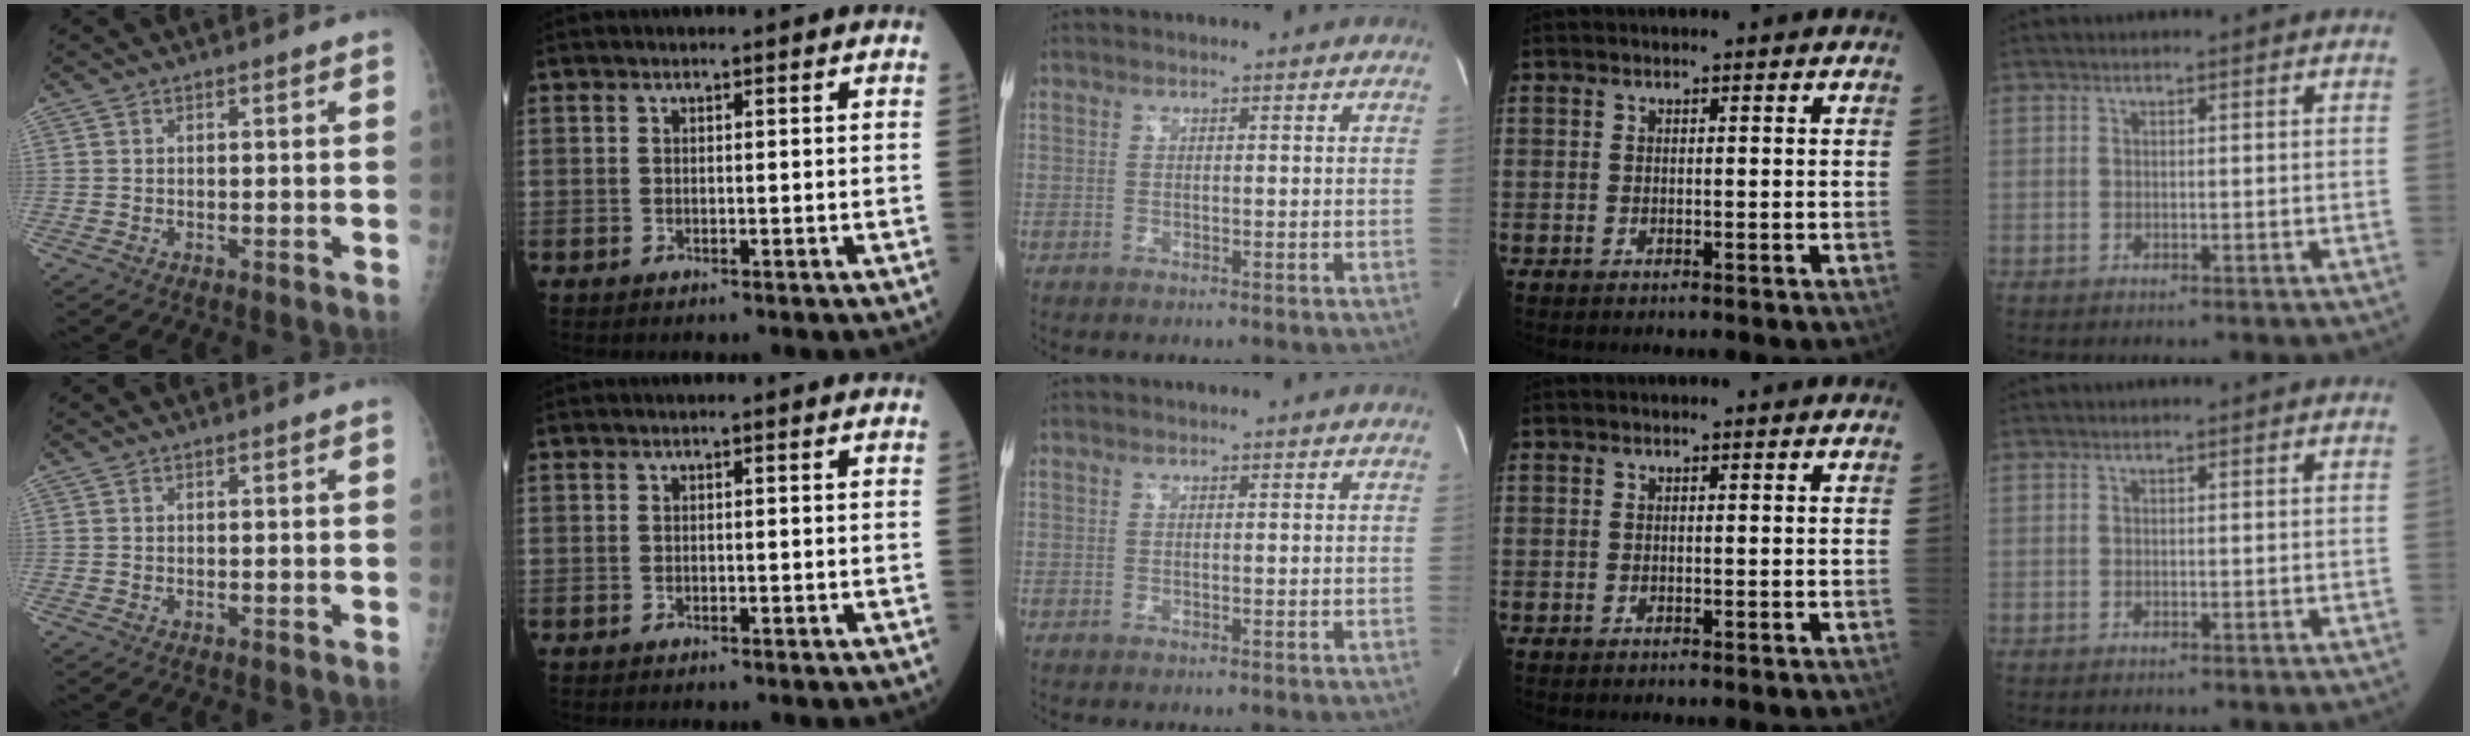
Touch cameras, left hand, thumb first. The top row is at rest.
{}